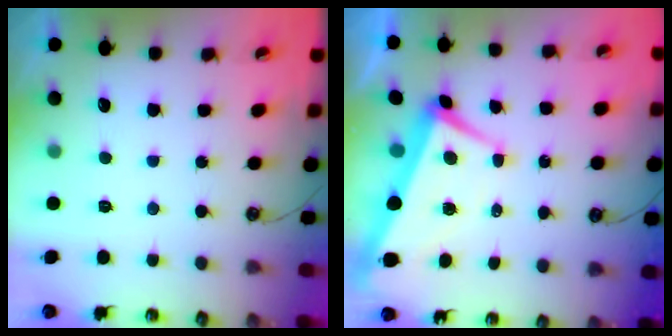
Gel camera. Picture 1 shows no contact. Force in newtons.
{"total": 2.0, "press": 1.6, "slide": 1.2}